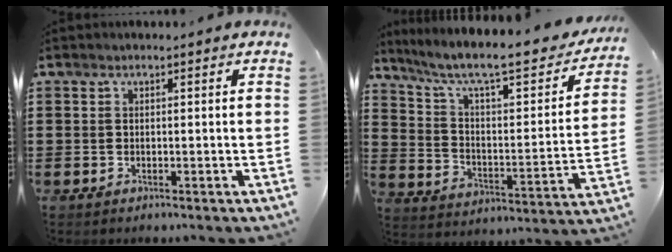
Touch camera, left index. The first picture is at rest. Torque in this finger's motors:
{"motor_torque": [2.14, 0.00, 0.59, 0.21]}